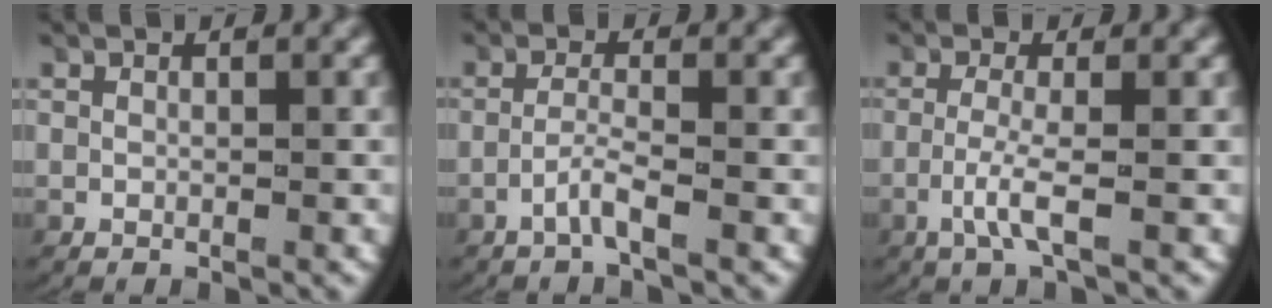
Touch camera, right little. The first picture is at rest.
{"total": 1.9, "force": [-1.3, -0.1, 1.4], "torque": [-0.036, -0.004, -0.024]}
{"total": 2.5, "force": [-0.7, 0.3, 2.4], "torque": [-0.061, -0.010, -0.012]}